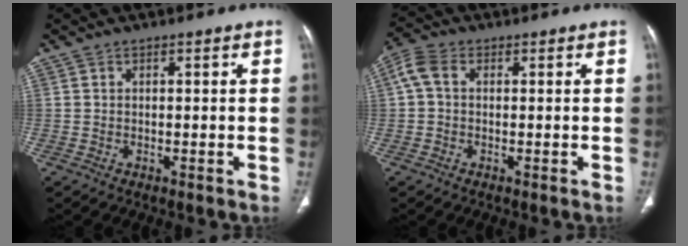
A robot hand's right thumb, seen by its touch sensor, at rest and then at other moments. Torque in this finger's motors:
{"motor_torque": [0.51, 0.49, 0.08, -0.10, 0.09]}